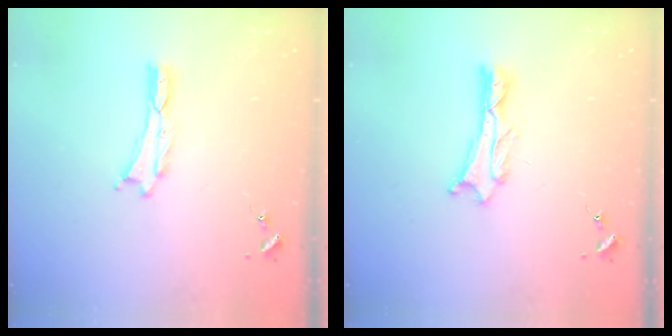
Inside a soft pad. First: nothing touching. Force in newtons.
{"total": 1.2, "press": 1.2, "slide": 0.2}